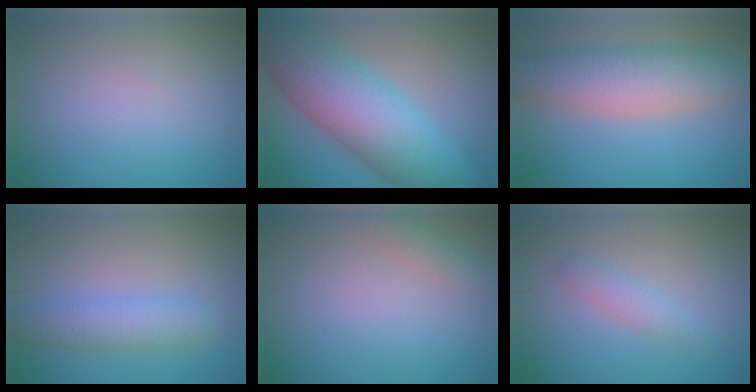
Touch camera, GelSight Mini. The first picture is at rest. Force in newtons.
{"total": 10.6, "press": 10.6, "slide": 0.4}
{"total": 7.1, "press": 7.1, "slide": 0.5}
{"total": 3.7, "press": 3.7, "slide": 0.1}
{"total": 1.6, "press": 1.6, "slide": 0.2}
{"total": 1.7, "press": 1.7, "slide": 0.0}